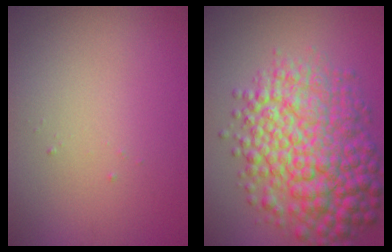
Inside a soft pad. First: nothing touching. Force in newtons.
{"total": 9.8, "press": 9.8, "slide": 0.2}